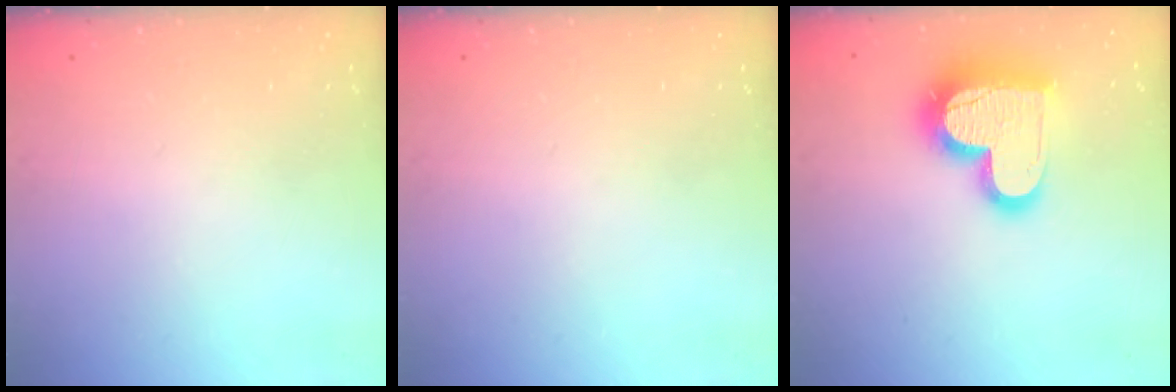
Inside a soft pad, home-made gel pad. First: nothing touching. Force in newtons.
{"total": 0.0}
{"total": 17.8, "press": 17.7, "slide": 1.5}